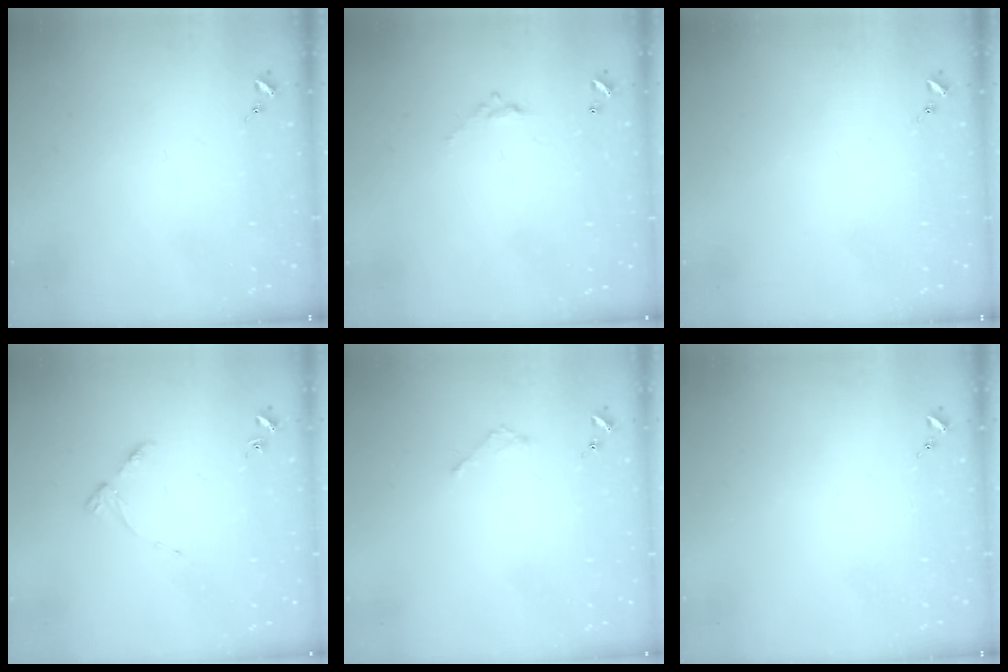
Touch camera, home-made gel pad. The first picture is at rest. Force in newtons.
{"total": 4.9, "press": 4.9, "slide": 0.2}
{"total": 0.0}
{"total": 3.8, "press": 3.8, "slide": 0.5}
{"total": 1.8, "press": 1.8, "slide": 0.2}
{"total": 0.0}